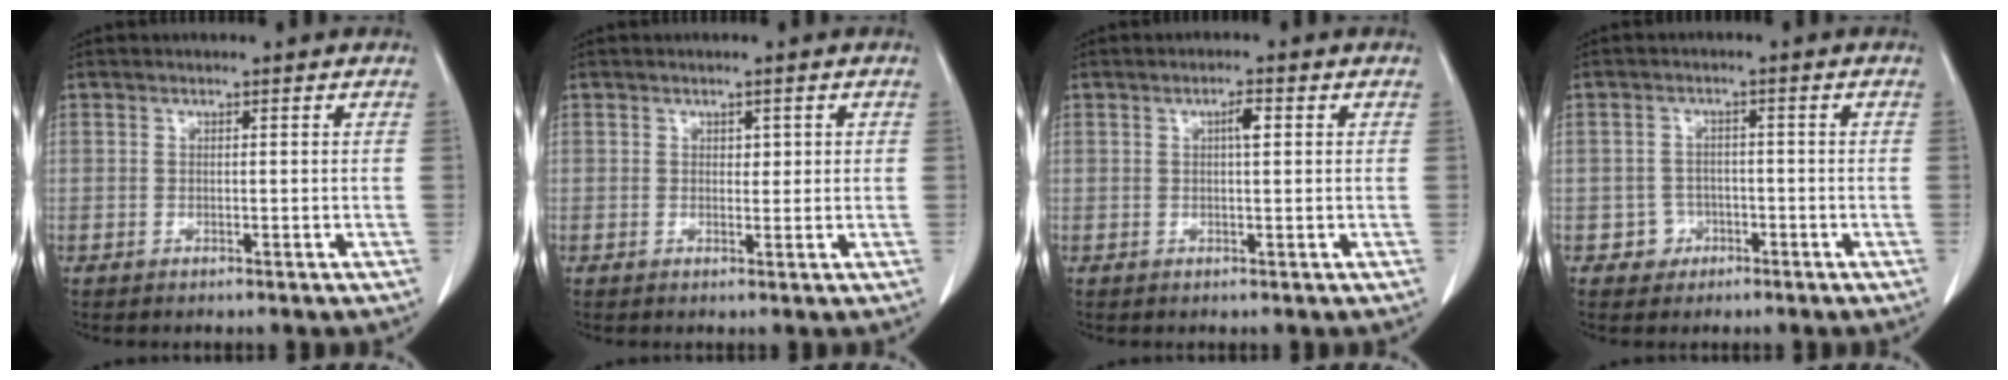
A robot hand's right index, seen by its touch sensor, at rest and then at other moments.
{"total": 1.4, "force": [0.4, 0.9, 1.0], "torque": [-0.010, -0.001, 0.007]}
{"total": 2.0, "force": [0.5, 0.3, 1.9], "torque": [-0.034, 0.003, 0.009]}
{"total": 3.0, "force": [-1.3, 2.6, -0.1], "torque": [0.012, 0.015, -0.020]}